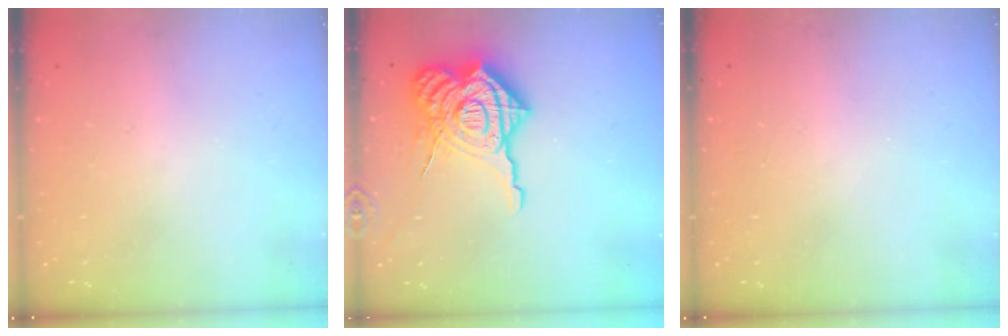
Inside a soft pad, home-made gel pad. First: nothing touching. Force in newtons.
{"total": 23.6, "press": 23.4, "slide": 2.7}
{"total": 0.0}